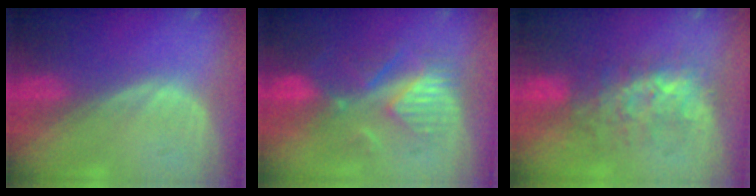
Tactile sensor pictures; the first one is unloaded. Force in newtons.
{"total": 8.3, "press": 8.0, "slide": 2.3}
{"total": 7.6, "press": 7.3, "slide": 2.0}